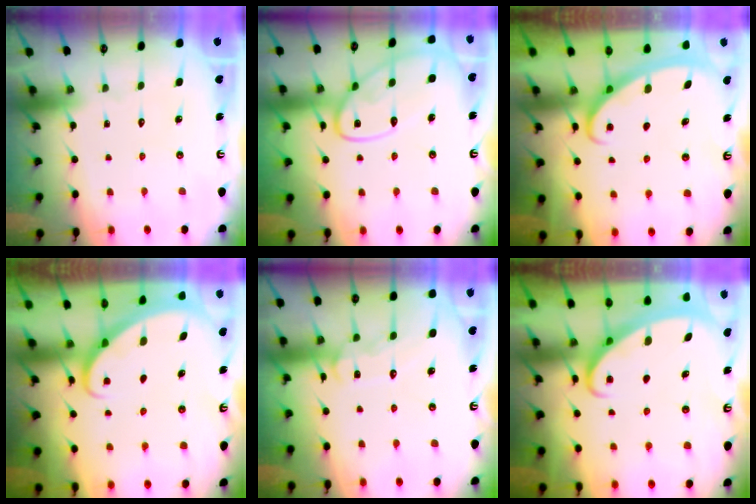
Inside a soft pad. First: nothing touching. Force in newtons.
{"total": 11.7, "press": 11.6, "slide": 0.7}
{"total": 2.9, "press": 2.9, "slide": 0.3}
{"total": 2.2, "press": 2.2, "slide": 0.1}
{"total": 11.2, "press": 11.2, "slide": 0.8}
{"total": 2.7, "press": 2.6, "slide": 0.3}